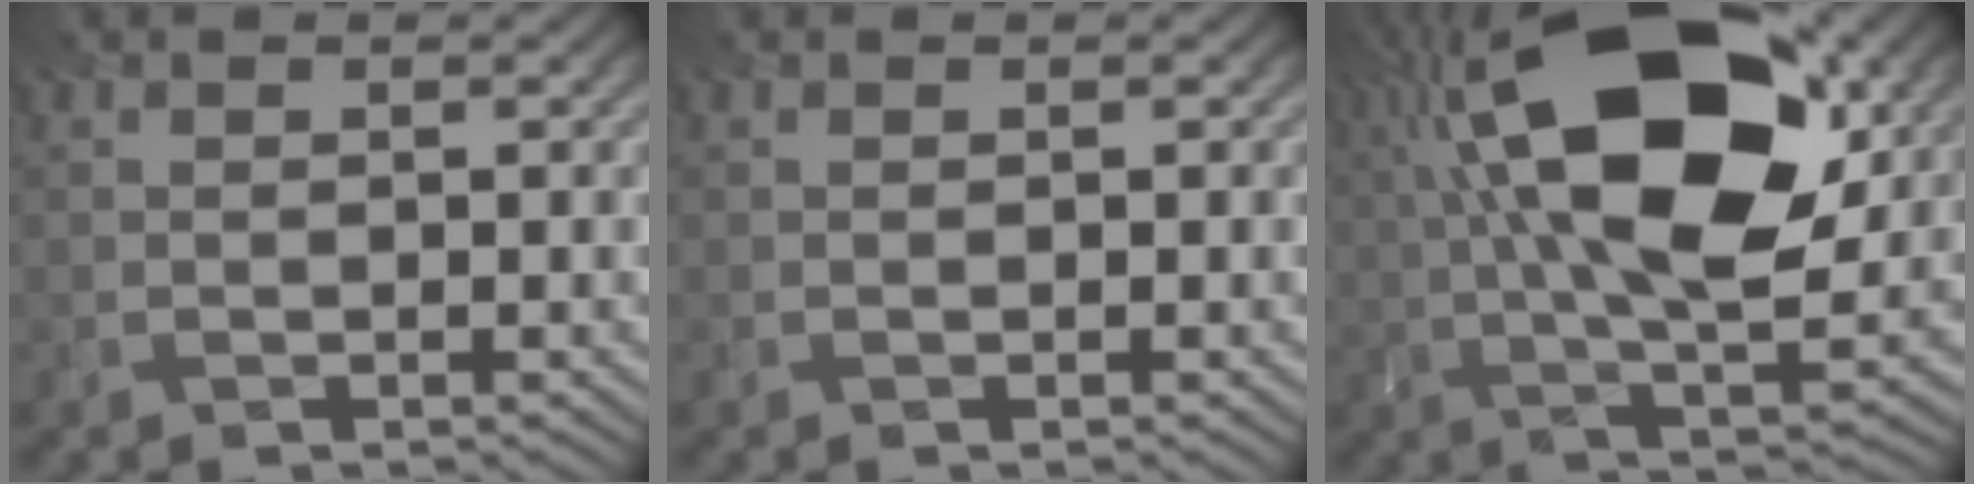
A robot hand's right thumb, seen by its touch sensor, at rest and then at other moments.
{"total": 0.7, "force": [-0.2, -0.6, -0.3], "torque": [0.006, 0.000, -0.004]}
{"total": 18.2, "force": [4.7, 7.8, 15.7], "torque": [-0.274, 0.038, 0.049]}